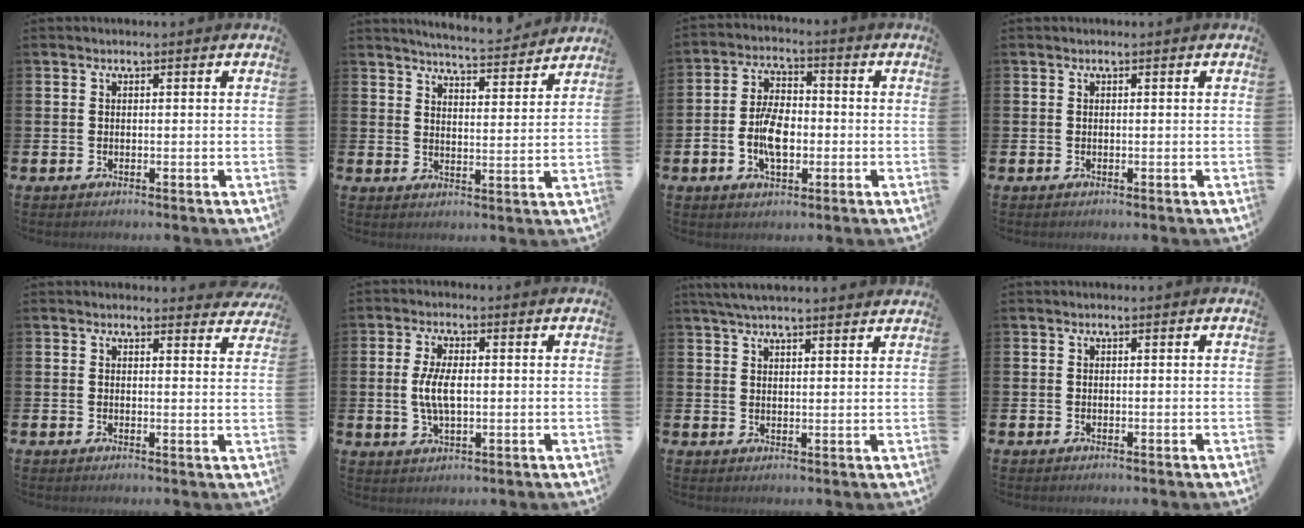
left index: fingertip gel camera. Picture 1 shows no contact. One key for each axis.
{"total": 5.7, "fx": 5.7, "fy": 0.0, "fz": 0.7, "tx": -0.026, "ty": -0.039, "tz": 0.099}
{"total": 6.5, "fx": -1.3, "fy": 3.7, "fz": 5.2, "tx": -0.087, "ty": 0.005, "tz": -0.027}
{"total": 0.0}
{"total": 2.1, "fx": 2.1, "fy": 0.4, "fz": 0.0, "tx": 0.011, "ty": -0.015, "tz": 0.035}
{"total": 5.4, "fx": 0.3, "fy": 2.4, "fz": 4.9, "tx": -0.097, "ty": 0.004, "tz": 0.001}
{"total": 4.4, "fx": 4.2, "fy": 0.3, "fz": 1.3, "tx": -0.039, "ty": -0.006, "tz": 0.078}
{"total": 0.0}